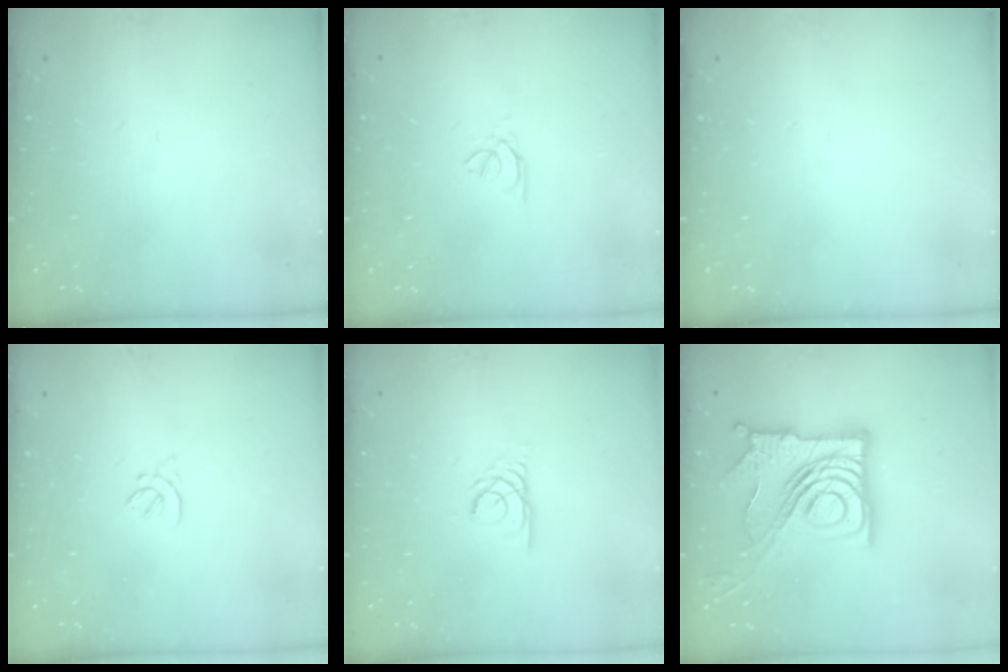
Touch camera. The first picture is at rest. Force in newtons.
{"total": 0.6, "press": 0.4, "slide": 0.3}
{"total": 0.0}
{"total": 2.1, "press": 2.0, "slide": 0.7}
{"total": 2.3, "press": 2.3, "slide": 0.1}
{"total": 21.5, "press": 21.4, "slide": 2.4}